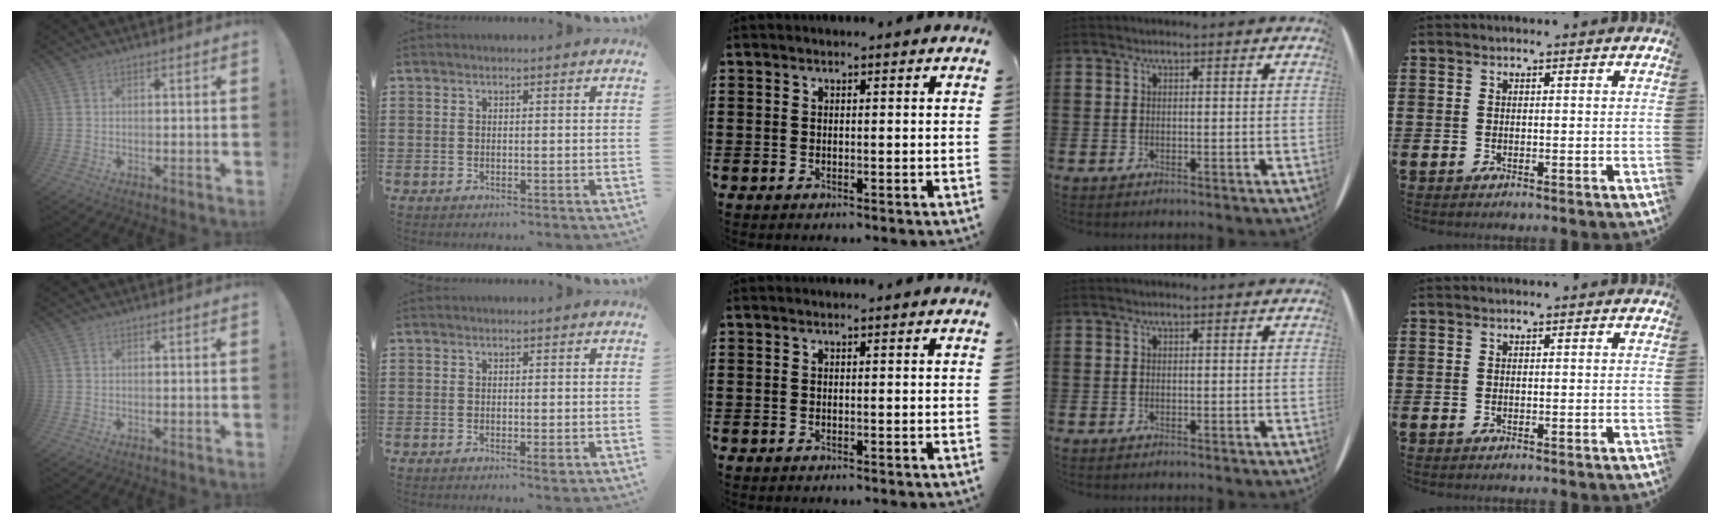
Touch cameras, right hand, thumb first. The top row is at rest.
{"index": {"total": 1.2, "force": [-0.3, 0.2, 1.1], "torque": [-0.028, -0.008, -0.006]}}